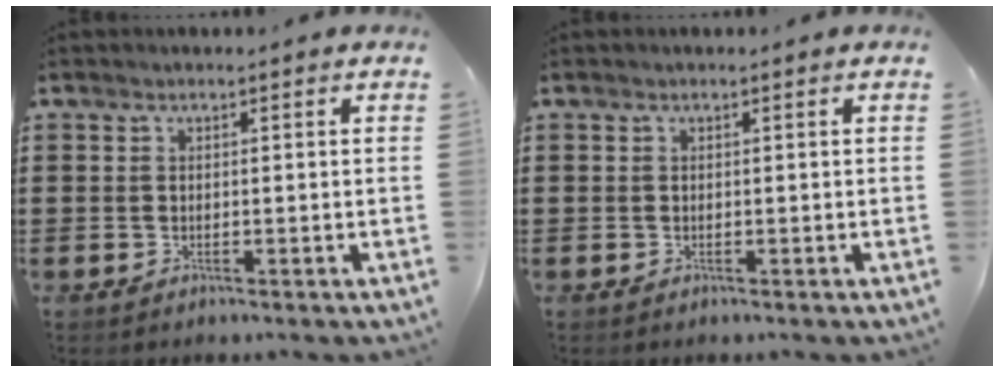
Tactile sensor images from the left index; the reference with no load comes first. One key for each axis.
{"total": 0.0}